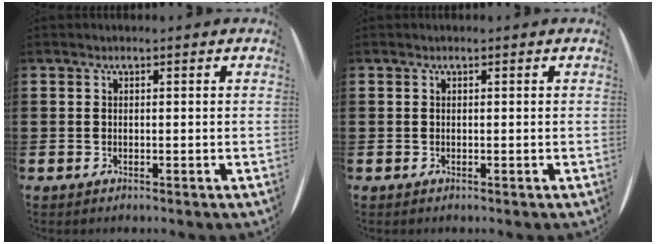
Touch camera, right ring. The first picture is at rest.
{"total": 0.0}